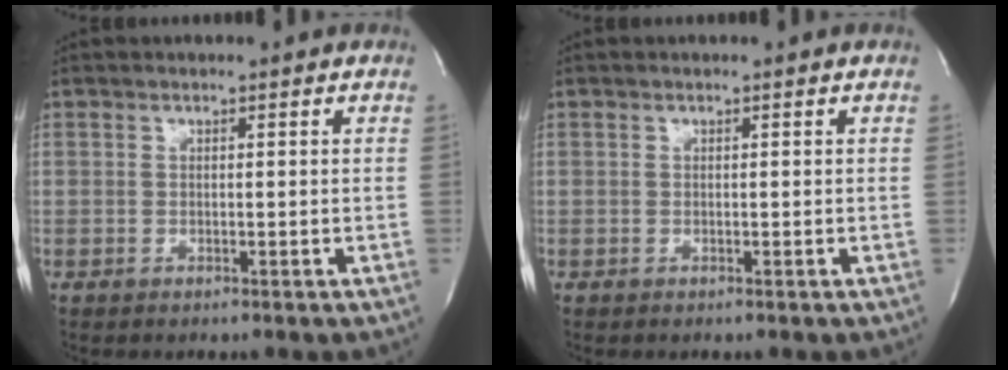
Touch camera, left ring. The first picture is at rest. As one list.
[{"total": 0.0}]